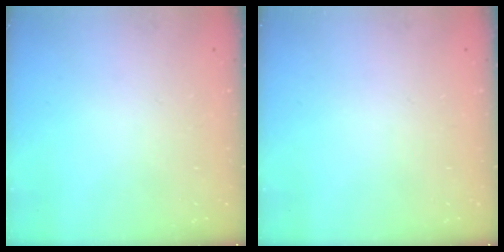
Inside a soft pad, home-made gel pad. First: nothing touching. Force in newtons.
{"total": 0.0}